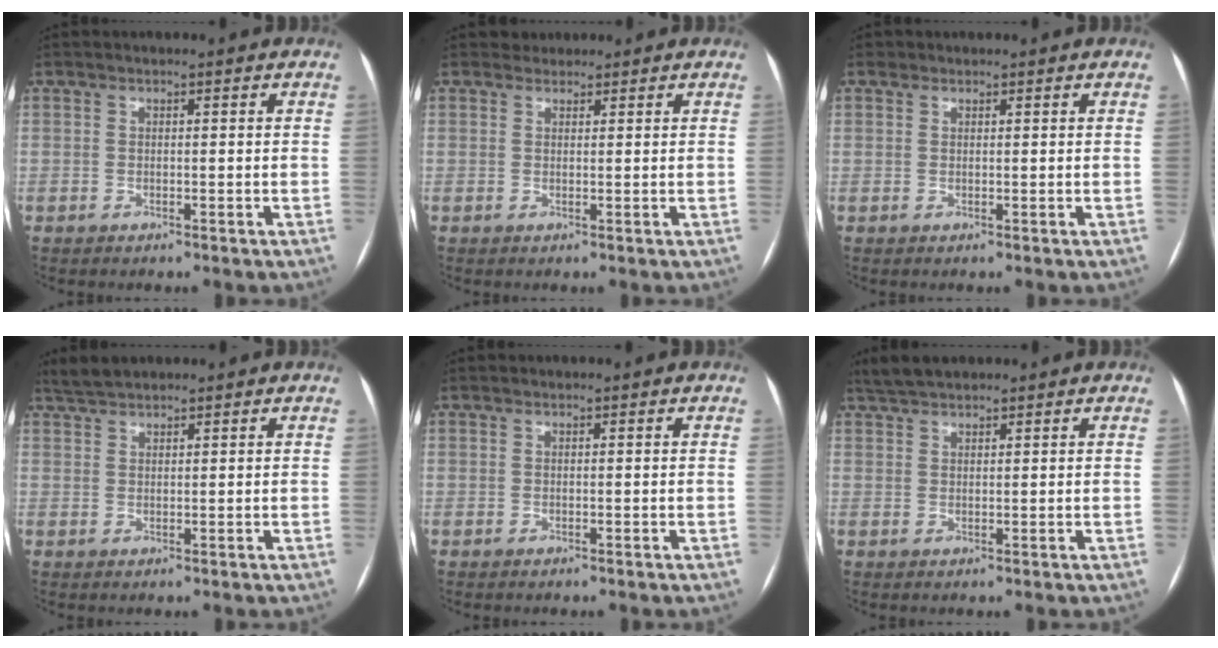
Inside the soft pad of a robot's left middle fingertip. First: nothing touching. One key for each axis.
{"total": 1.4, "fx": 1.2, "fy": 0.7, "fz": -0.3, "tx": 0.007, "ty": 0.009, "tz": 0.015}
{"total": 0.8, "fx": 0.5, "fy": 0.6, "fz": 0.0, "tx": 0.002, "ty": 0.001, "tz": 0.007}
{"total": 3.0, "fx": 2.8, "fy": 0.6, "fz": 0.9, "tx": -0.022, "ty": 0.018, "tz": 0.055}
{"total": 0.0}
{"total": 4.0, "fx": 3.5, "fy": 1.1, "fz": 1.6, "tx": -0.035, "ty": 0.022, "tz": 0.067}